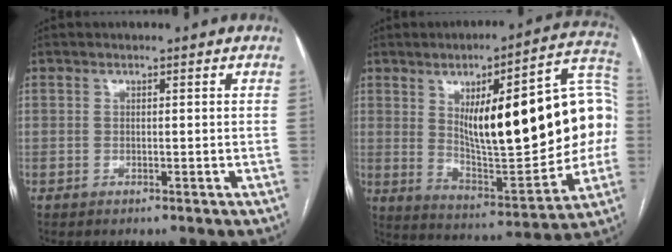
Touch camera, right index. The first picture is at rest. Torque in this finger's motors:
{"motor_torque": [2.14, 0.00, 1.05, 0.21]}